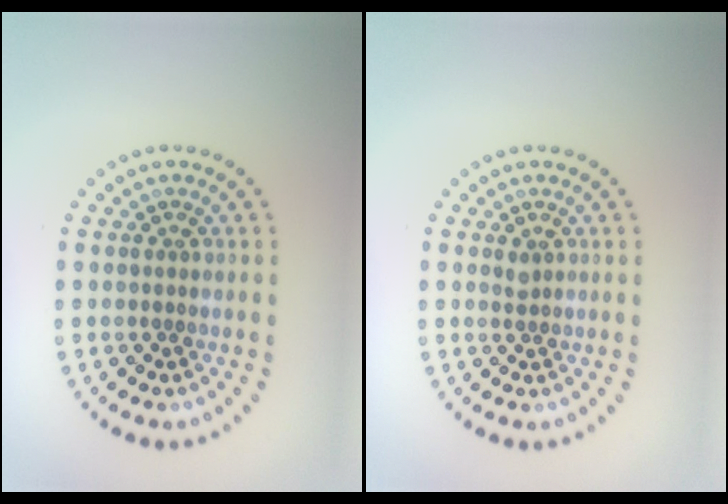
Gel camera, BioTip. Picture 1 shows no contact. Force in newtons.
{"total": 0.6, "press": 0.5, "slide": 0.4}